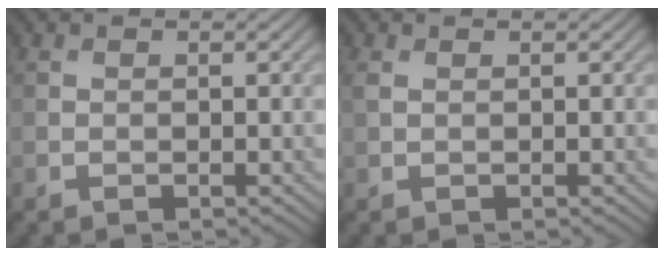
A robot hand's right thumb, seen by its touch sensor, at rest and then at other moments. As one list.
[{"total": 1.1, "force": [0.4, 0.7, 0.8], "torque": [-0.026, 0.003, 0.008]}]